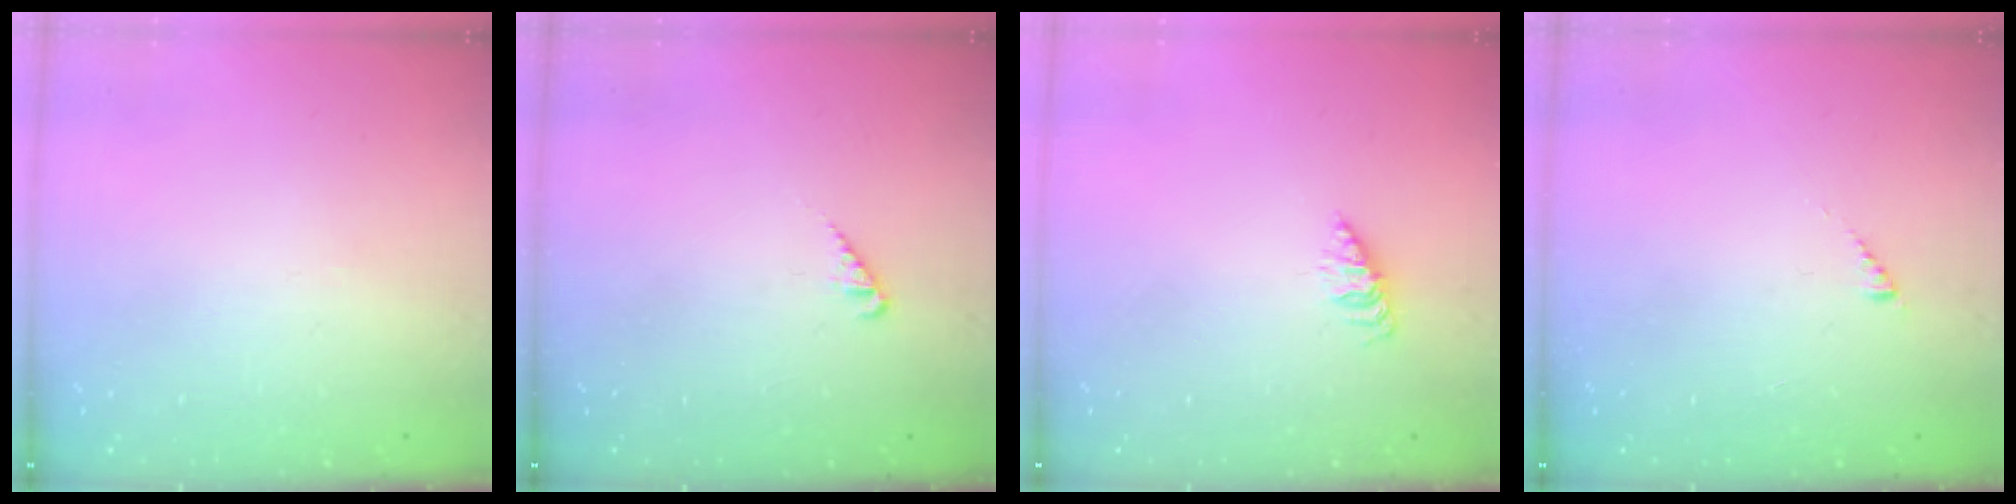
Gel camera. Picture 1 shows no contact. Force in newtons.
{"total": 1.8, "press": 1.8, "slide": 0.3}
{"total": 2.3, "press": 2.3, "slide": 0.3}
{"total": 2.0, "press": 2.0, "slide": 0.3}